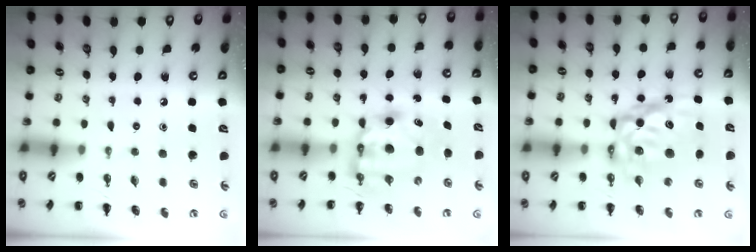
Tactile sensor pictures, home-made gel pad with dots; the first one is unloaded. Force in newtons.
{"total": 6.9, "press": 6.6, "slide": 1.9}
{"total": 12.9, "press": 12.5, "slide": 3.0}